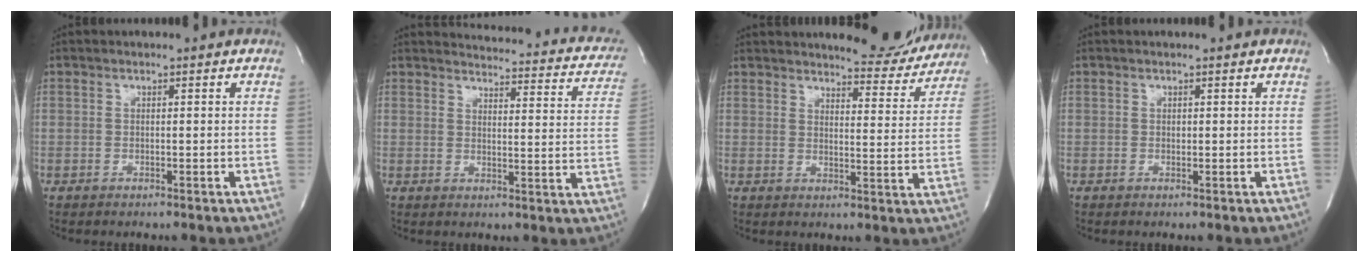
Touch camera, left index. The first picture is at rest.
{"total": 19.6, "force": [18.2, 4.6, 5.4], "torque": [-0.049, -0.054, 0.182]}
{"total": 10.0, "force": [9.6, 1.9, 1.8], "torque": [-0.010, -0.031, 0.113]}
{"total": 0.0}